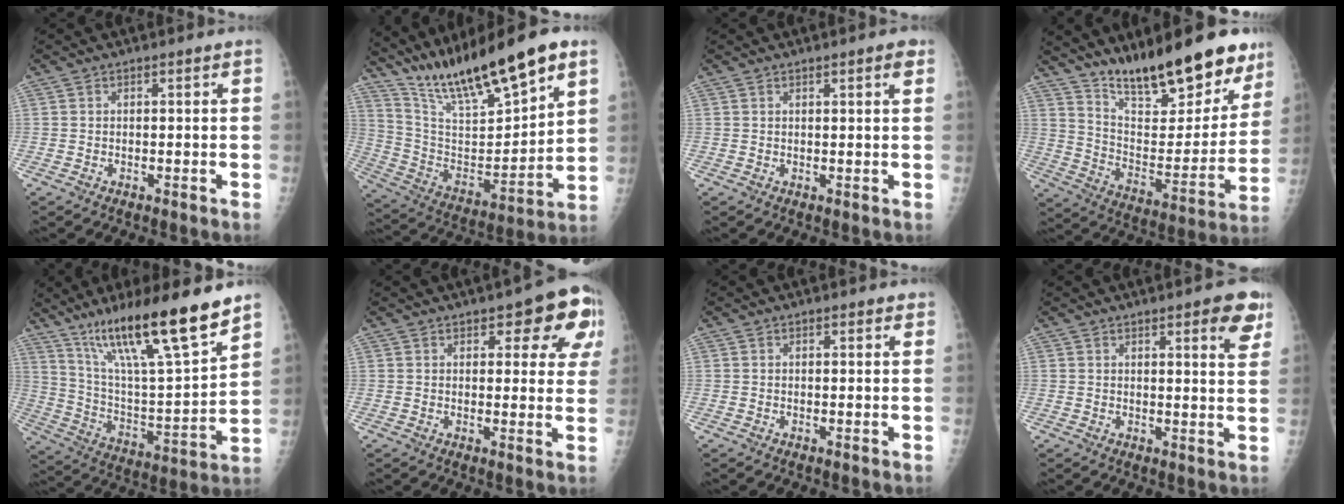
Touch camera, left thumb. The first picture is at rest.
{"total": 22.5, "force": [16.4, 4.7, 14.6], "torque": [-0.223, -0.065, 0.300]}
{"total": 2.1, "force": [1.2, 0.3, 1.6], "torque": [-0.020, -0.004, 0.014]}
{"total": 23.3, "force": [17.6, 7.6, 13.4], "torque": [-0.153, -0.094, 0.281]}
{"total": 23.4, "force": [16.2, 3.2, 16.5], "torque": [-0.261, -0.066, 0.286]}
{"total": 11.6, "force": [5.4, 4.8, 9.2], "torque": [-0.064, -0.014, 0.056]}
{"total": 1.3, "force": [0.9, 0.6, 0.7], "torque": [-0.003, -0.004, 0.009]}
{"total": 7.3, "force": [4.1, 1.8, 5.7], "torque": [-0.053, -0.018, 0.046]}